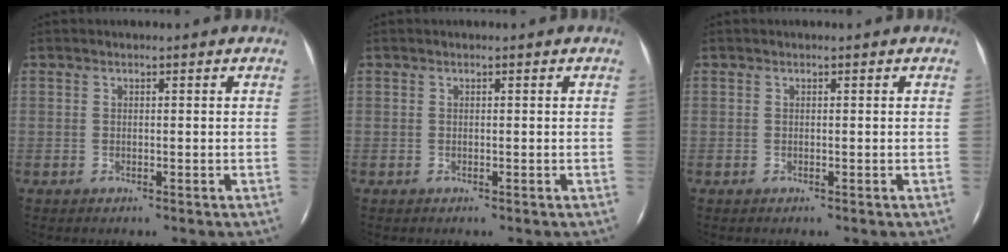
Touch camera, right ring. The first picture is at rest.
{"total": 0.0}
{"total": 0.0}